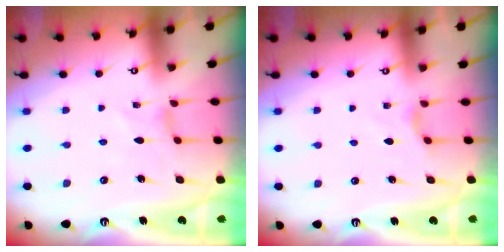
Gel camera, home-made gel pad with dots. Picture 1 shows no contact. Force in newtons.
{"total": 2.0, "press": 2.0, "slide": 0.3}